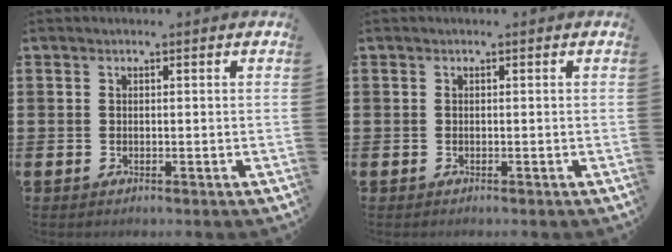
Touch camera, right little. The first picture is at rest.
{"total": 0.0}